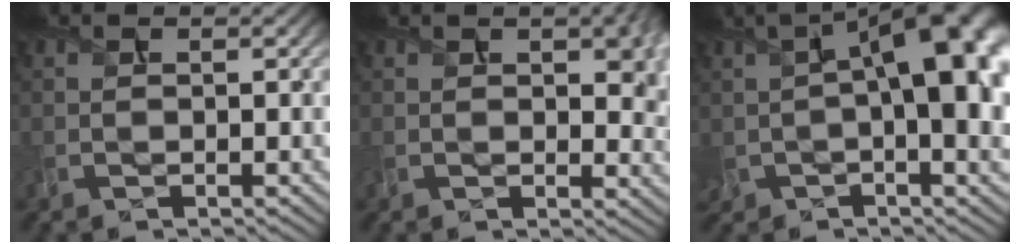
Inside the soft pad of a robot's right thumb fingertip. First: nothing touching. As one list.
[{"total": 8.8, "force": [1.9, 4.3, 7.4], "torque": [-0.104, -0.007, 0.040]}, {"total": 16.3, "force": [2.5, 8.0, 14.0], "torque": [-0.212, -0.005, 0.054]}]